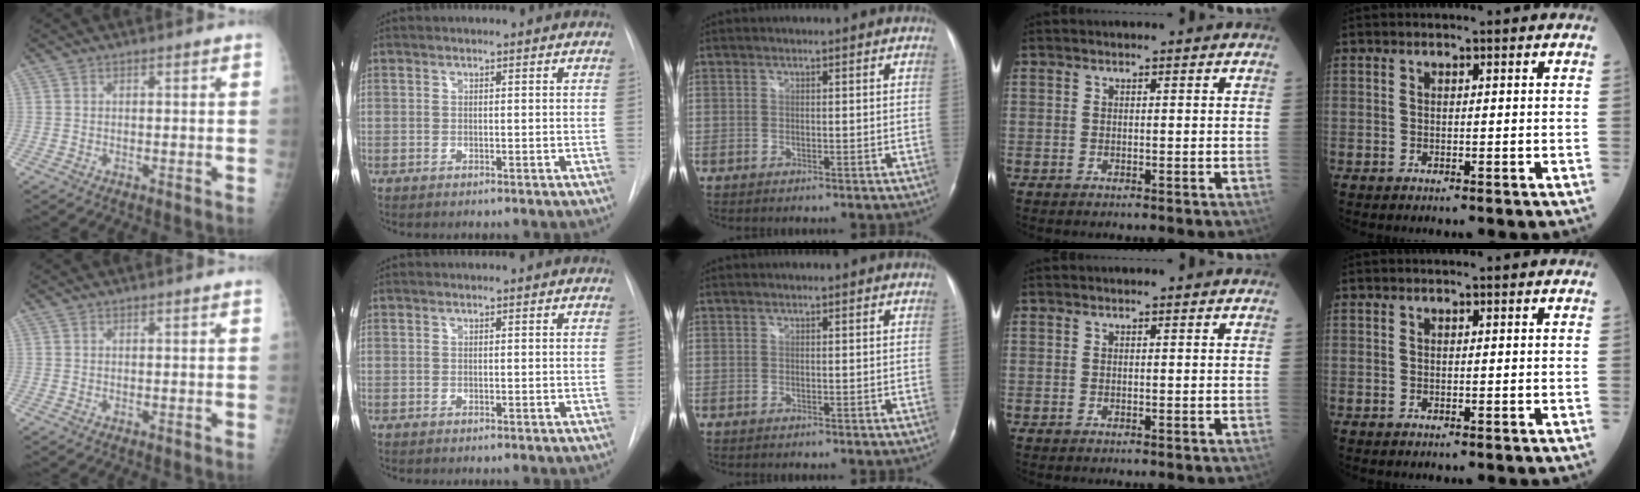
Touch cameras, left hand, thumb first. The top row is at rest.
{}